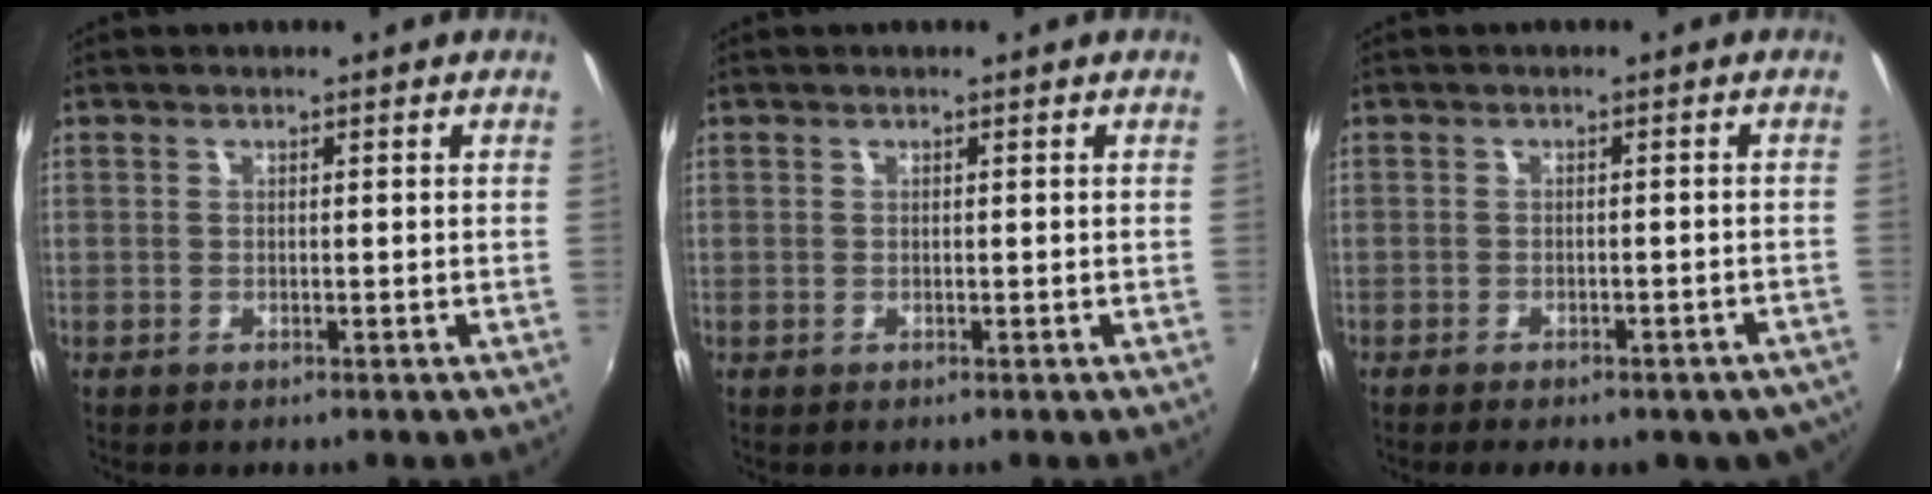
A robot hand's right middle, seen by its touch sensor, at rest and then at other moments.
{"total": 0.0}
{"total": 9.9, "force": [-7.7, 3.7, 5.0], "torque": [-0.094, -0.019, -0.086]}